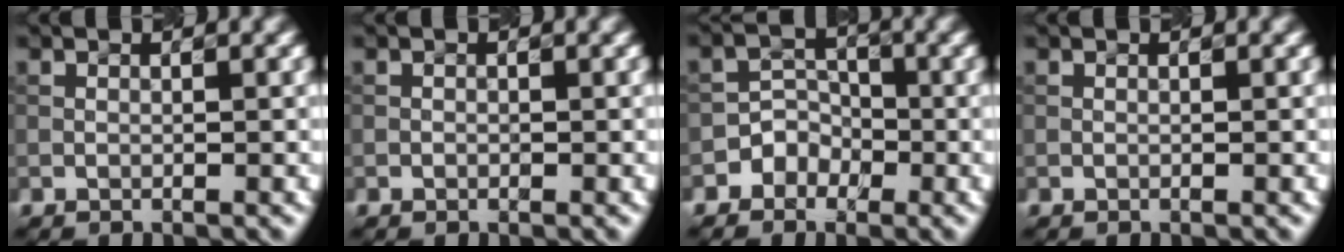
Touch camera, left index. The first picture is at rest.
{"total": 0.0}
{"total": 2.3, "force": [-1.3, 1.9, 0.1], "torque": [0.023, 0.016, -0.030]}
{"total": 0.0}